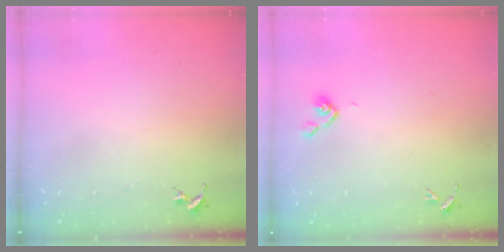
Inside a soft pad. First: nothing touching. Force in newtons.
{"total": 3.8, "press": 3.7, "slide": 0.8}